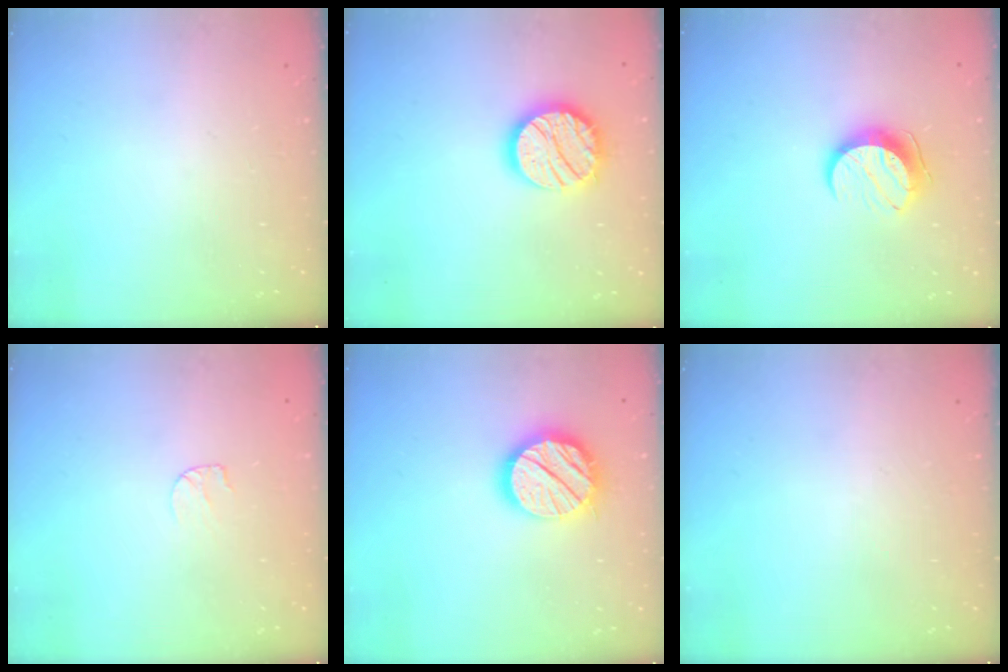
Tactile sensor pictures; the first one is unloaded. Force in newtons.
{"total": 17.0, "press": 17.0, "slide": 1.3}
{"total": 9.4, "press": 9.4, "slide": 0.2}
{"total": 3.8, "press": 3.8, "slide": 0.4}
{"total": 16.3, "press": 16.1, "slide": 2.4}
{"total": 0.0}